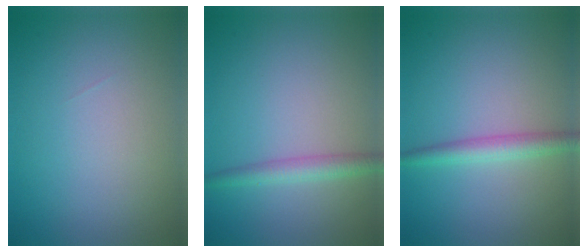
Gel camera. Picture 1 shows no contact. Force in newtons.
{"total": 2.3, "press": 2.3, "slide": 0.1}
{"total": 2.4, "press": 2.4, "slide": 0.1}